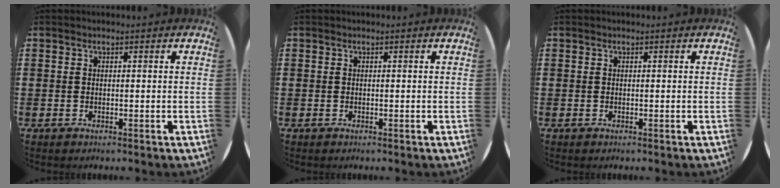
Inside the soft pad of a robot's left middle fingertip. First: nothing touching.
{"total": 0.0}
{"total": 0.0}